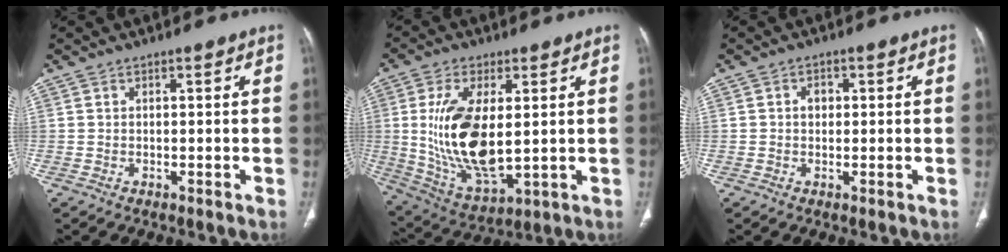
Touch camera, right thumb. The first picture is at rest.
{"total": 17.0, "force": [1.5, 8.0, 14.9], "torque": [-0.289, -0.022, 0.045]}
{"total": 2.0, "force": [0.2, 1.6, 1.1], "torque": [-0.010, 0.005, 0.000]}